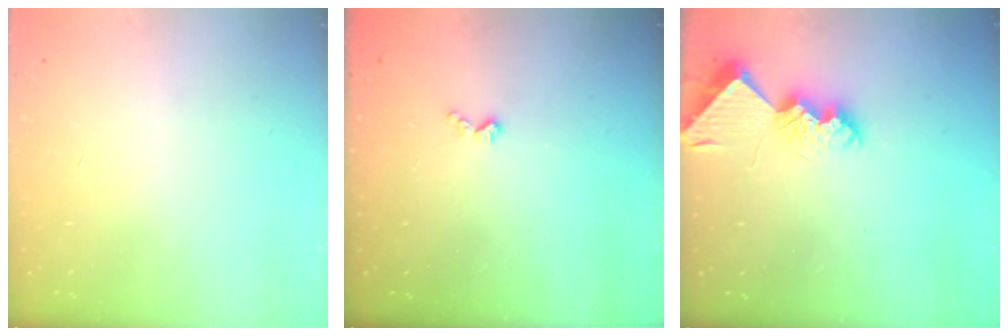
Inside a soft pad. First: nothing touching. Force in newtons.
{"total": 3.6, "press": 3.6, "slide": 0.5}
{"total": 9.5, "press": 9.5, "slide": 0.1}